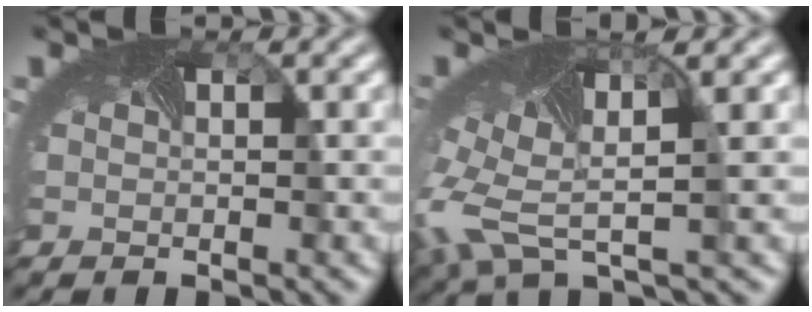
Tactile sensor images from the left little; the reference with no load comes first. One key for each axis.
{"total": 7.4, "fx": 0.6, "fy": 3.8, "fz": 6.3, "tx": -0.160, "ty": -0.014, "tz": 0.015}